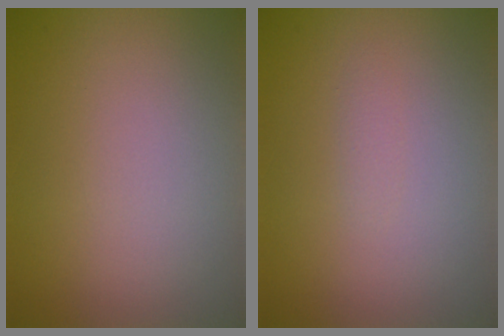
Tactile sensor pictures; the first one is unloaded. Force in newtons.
{"total": 0.6, "press": 0.6, "slide": 0.1}